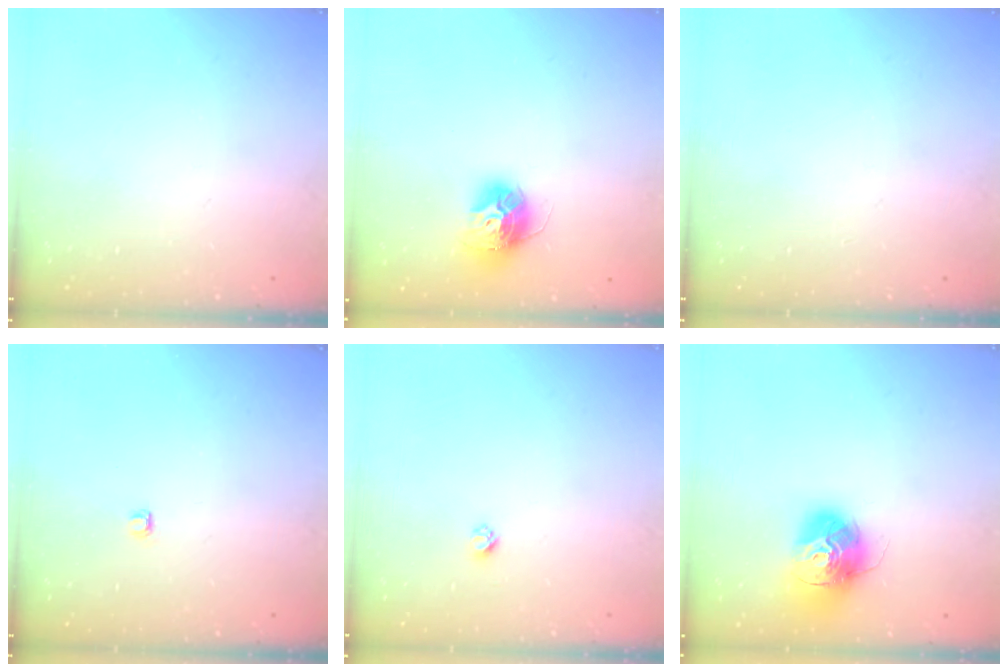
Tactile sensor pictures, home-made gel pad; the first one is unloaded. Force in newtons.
{"total": 12.1, "press": 12.0, "slide": 1.0}
{"total": 0.0}
{"total": 2.8, "press": 2.8, "slide": 0.4}
{"total": 2.3, "press": 2.3, "slide": 0.2}
{"total": 15.7, "press": 15.6, "slide": 1.6}